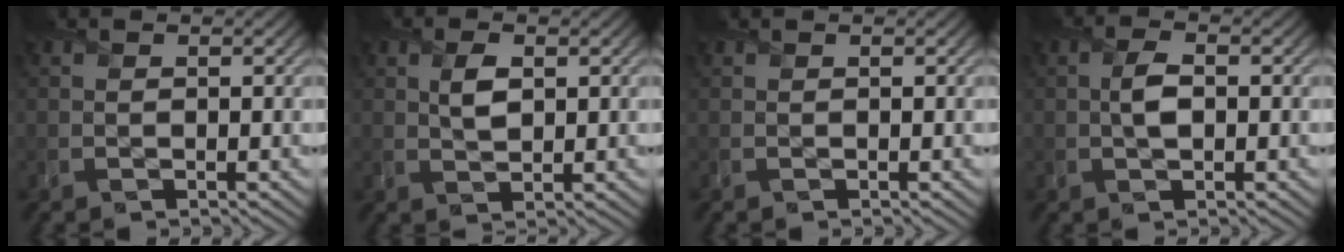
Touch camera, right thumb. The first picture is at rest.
{"total": 2.9, "force": [0.9, 1.7, 2.2], "torque": [-0.047, -0.002, 0.018]}
{"total": 0.0}
{"total": 2.7, "force": [0.0, 1.4, 2.3], "torque": [-0.047, 0.001, -0.001]}